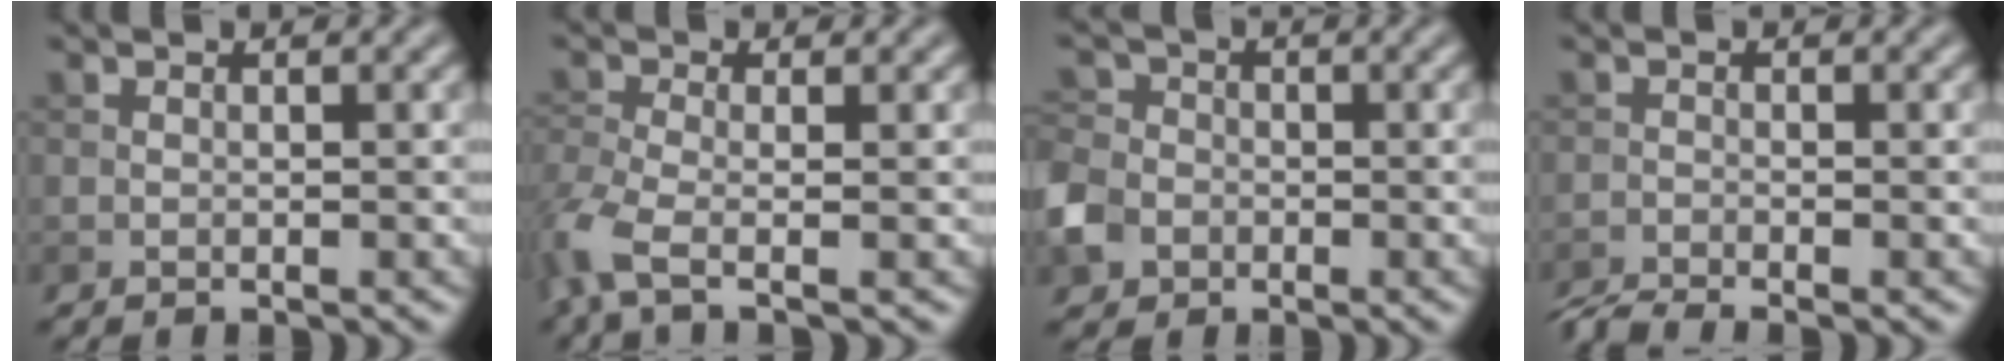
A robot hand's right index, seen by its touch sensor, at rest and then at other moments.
{"total": 4.8, "force": [-2.3, 1.7, 3.8], "torque": [-0.100, -0.018, -0.056]}
{"total": 4.5, "force": [-1.9, 3.7, 1.8], "torque": [-0.052, -0.007, -0.050]}
{"total": 2.6, "force": [-2.3, 0.2, 1.0], "torque": [-0.022, -0.010, -0.053]}